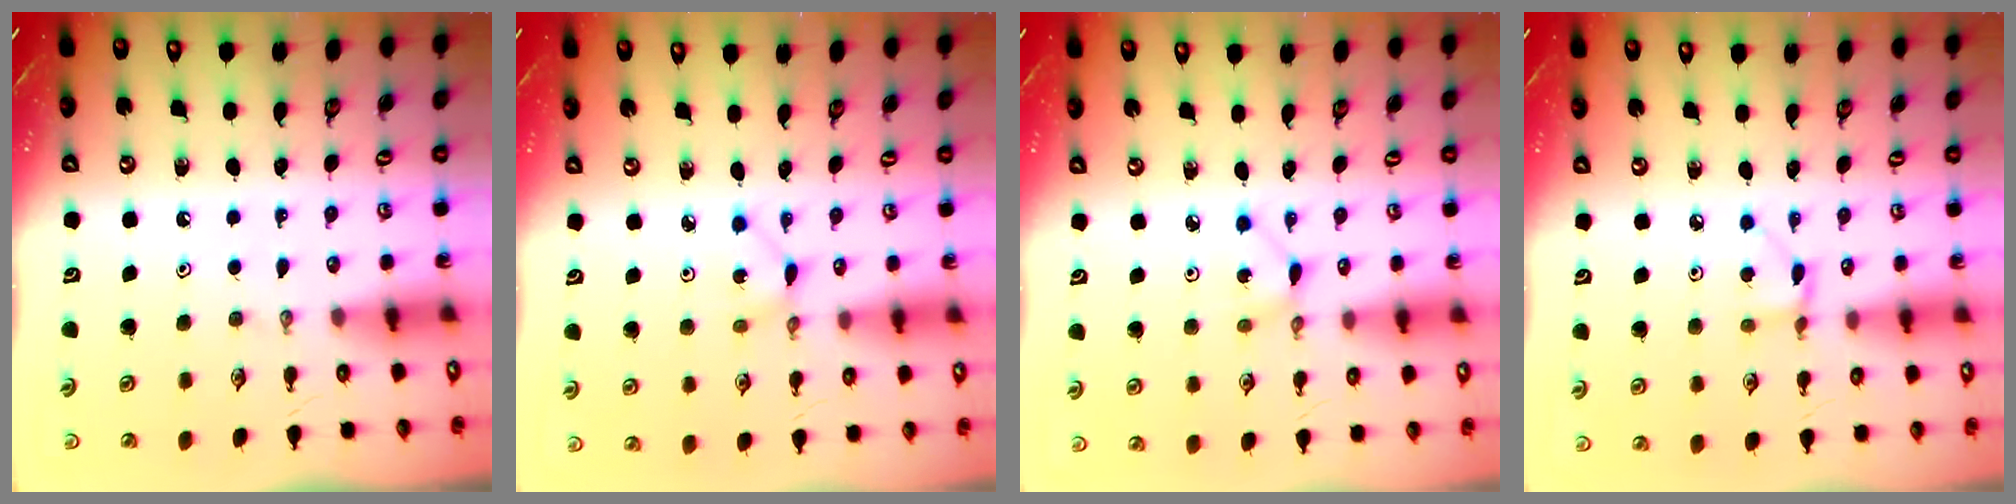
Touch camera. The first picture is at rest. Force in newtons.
{"total": 2.0, "press": 2.0, "slide": 0.2}
{"total": 1.5, "press": 1.5, "slide": 0.1}
{"total": 2.8, "press": 2.8, "slide": 0.1}